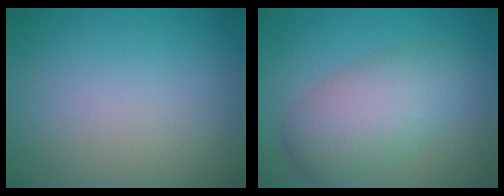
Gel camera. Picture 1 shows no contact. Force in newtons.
{"total": 5.9, "press": 5.9, "slide": 0.0}